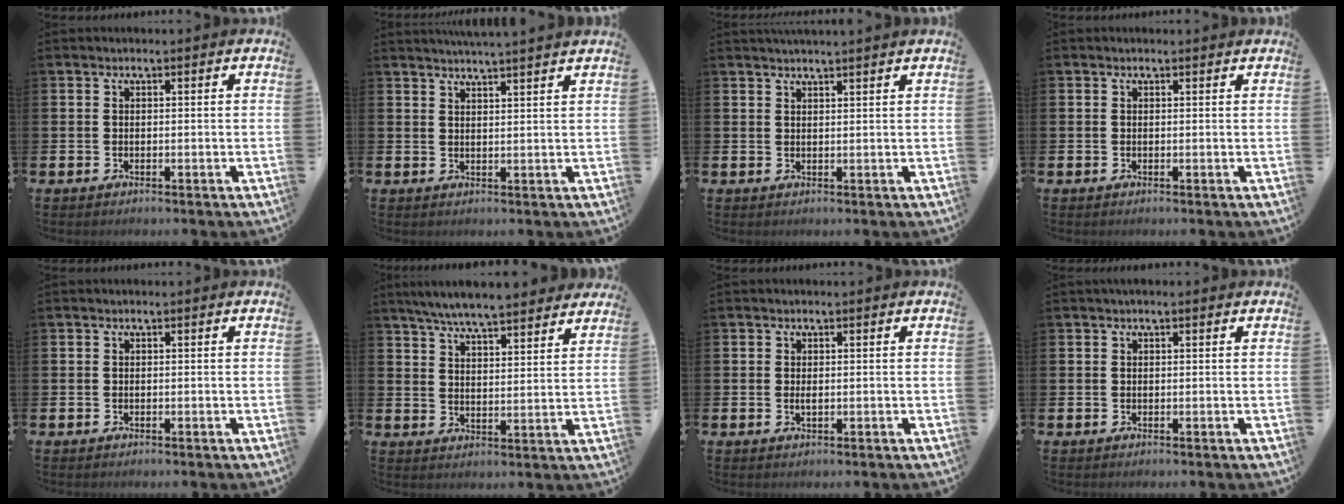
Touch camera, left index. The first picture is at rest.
{"total": 3.1, "force": [3.0, -0.8, 0.0], "torque": [0.001, -0.019, 0.054]}
{"total": 1.8, "force": [1.8, -0.3, 0.1], "torque": [0.003, -0.009, 0.032]}
{"total": 0.0}
{"total": 0.0}
{"total": 6.9, "force": [6.6, 0.6, 1.9], "torque": [-0.050, -0.038, 0.117]}
{"total": 0.9, "force": [0.1, 0.3, 0.8], "torque": [-0.011, 0.000, 0.001]}
{"total": 0.6, "force": [0.4, 0.1, 0.4], "torque": [0.000, 0.000, 0.005]}